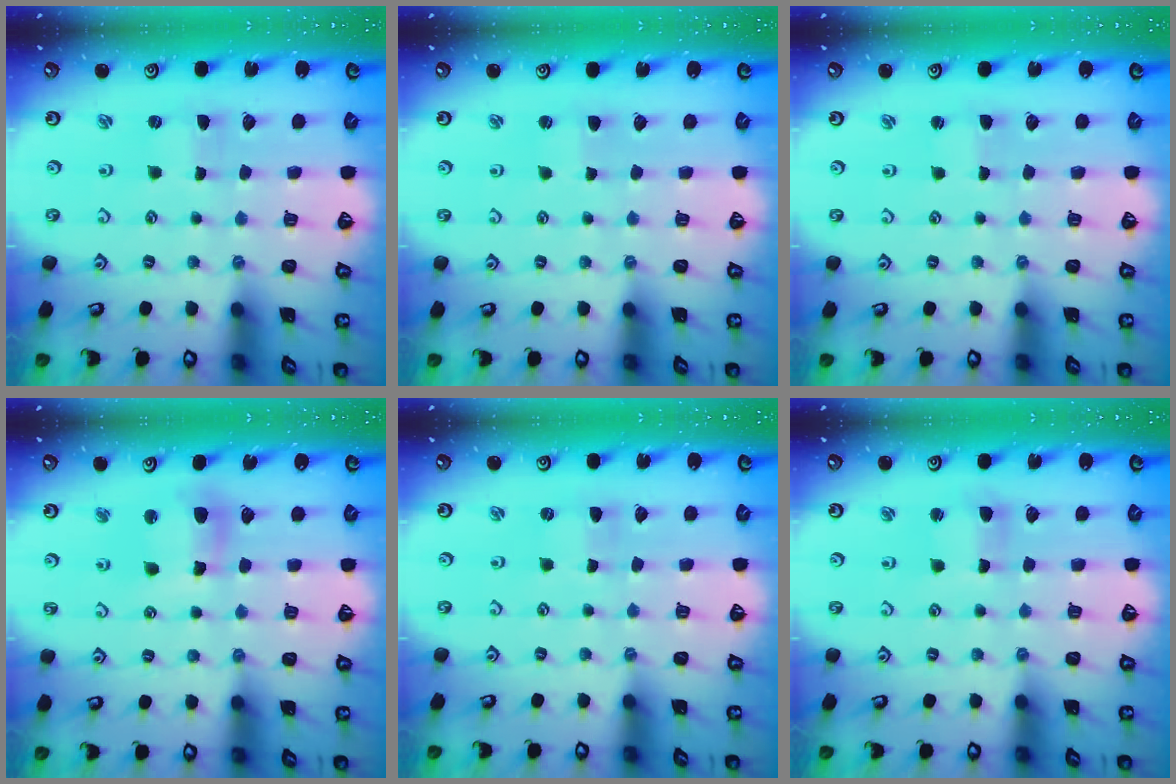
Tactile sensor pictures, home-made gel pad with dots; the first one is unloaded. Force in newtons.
{"total": 0.9, "press": 0.8, "slide": 0.1}
{"total": 0.0}
{"total": 9.7, "press": 9.7, "slide": 1.2}
{"total": 0.0}
{"total": 2.5, "press": 2.5, "slide": 0.3}